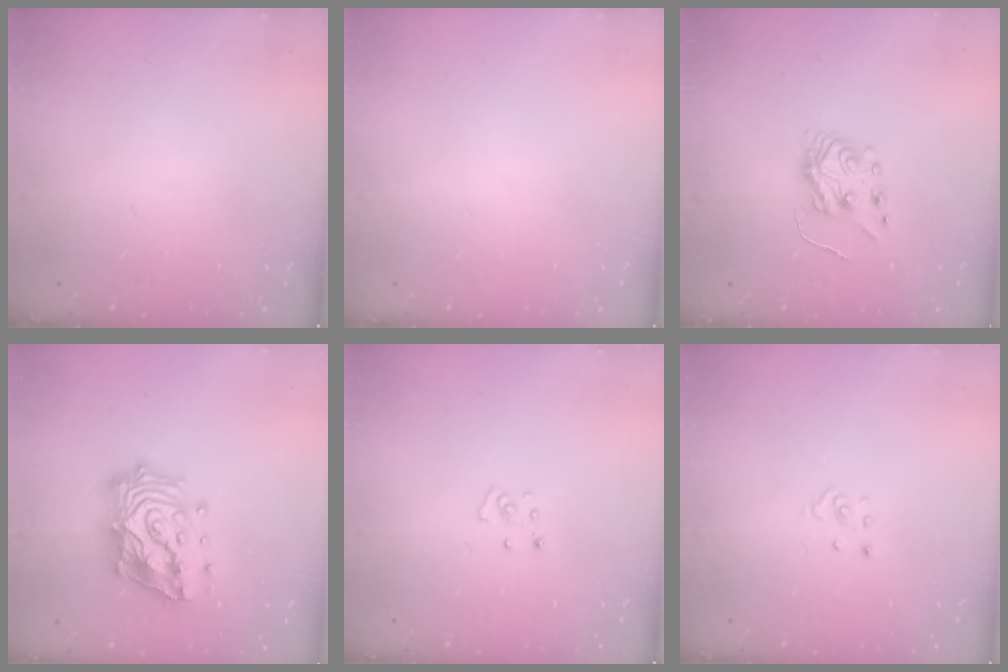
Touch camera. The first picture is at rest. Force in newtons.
{"total": 0.0}
{"total": 6.0, "press": 6.0, "slide": 0.6}
{"total": 20.1, "press": 19.9, "slide": 3.0}
{"total": 2.8, "press": 2.8, "slide": 0.2}
{"total": 2.3, "press": 2.3, "slide": 0.2}